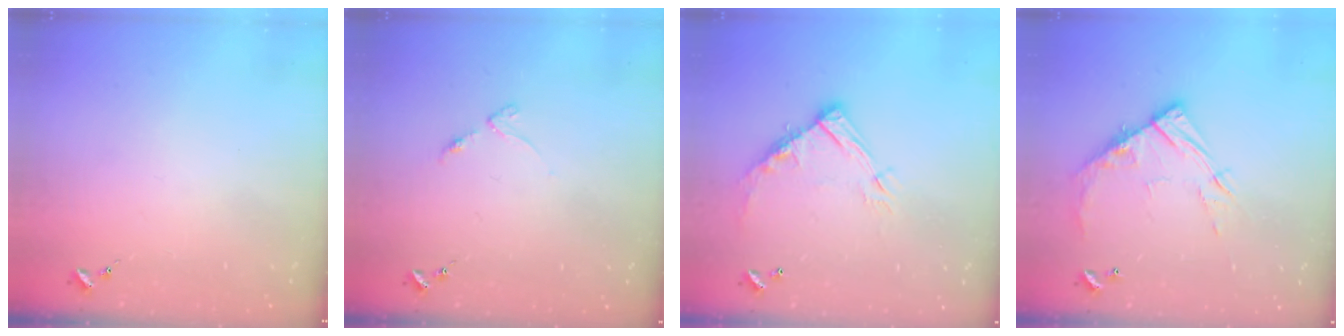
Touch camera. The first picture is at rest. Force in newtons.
{"total": 3.5, "press": 3.5, "slide": 0.4}
{"total": 13.2, "press": 13.1, "slide": 0.8}
{"total": 12.4, "press": 12.3, "slide": 1.2}